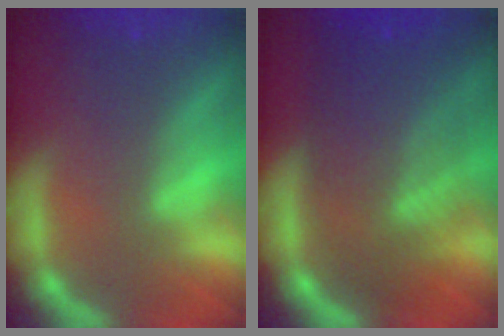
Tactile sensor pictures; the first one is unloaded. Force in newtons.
{"total": 9.6}